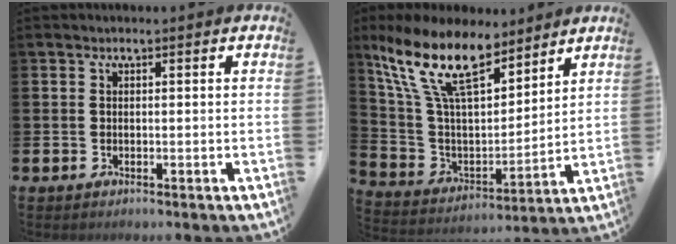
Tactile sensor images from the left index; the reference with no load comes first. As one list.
[{"total": 14.4, "force": [10.8, 5.4, 7.8], "torque": [-0.193, -0.045, 0.193]}]